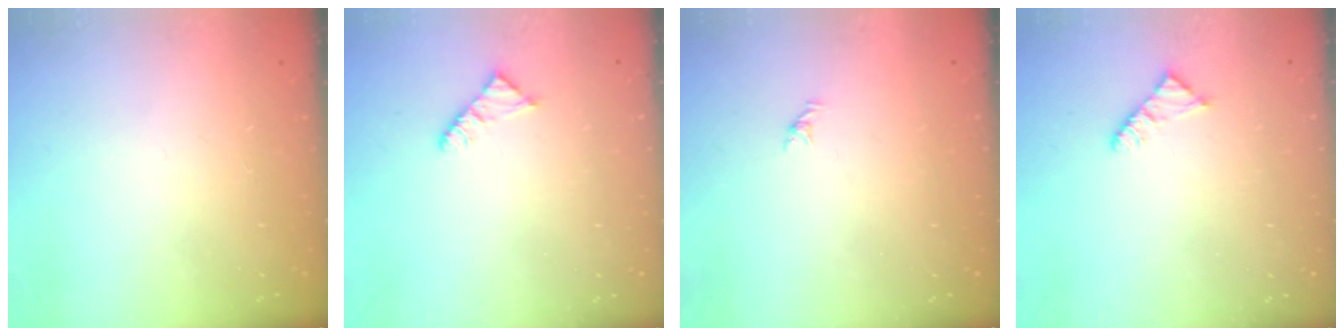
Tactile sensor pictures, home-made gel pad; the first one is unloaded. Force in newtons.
{"total": 2.3, "press": 2.3, "slide": 0.4}
{"total": 0.5, "press": 0.3, "slide": 0.4}
{"total": 2.3, "press": 2.3, "slide": 0.4}